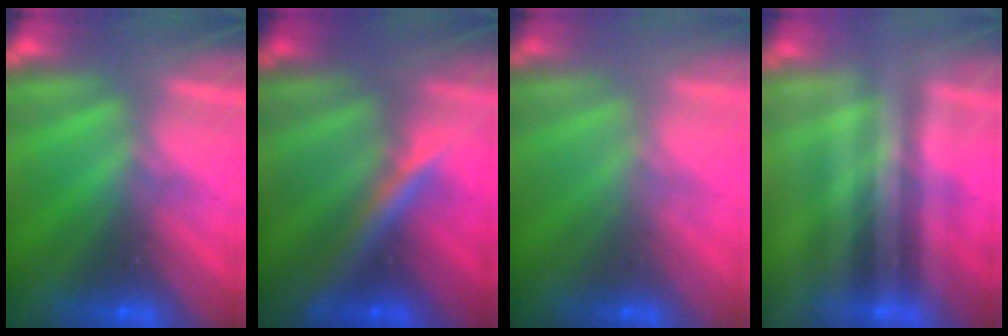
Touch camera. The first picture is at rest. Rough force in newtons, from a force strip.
{"total": 2.5}
{"total": 2.2}
{"total": 1.9}